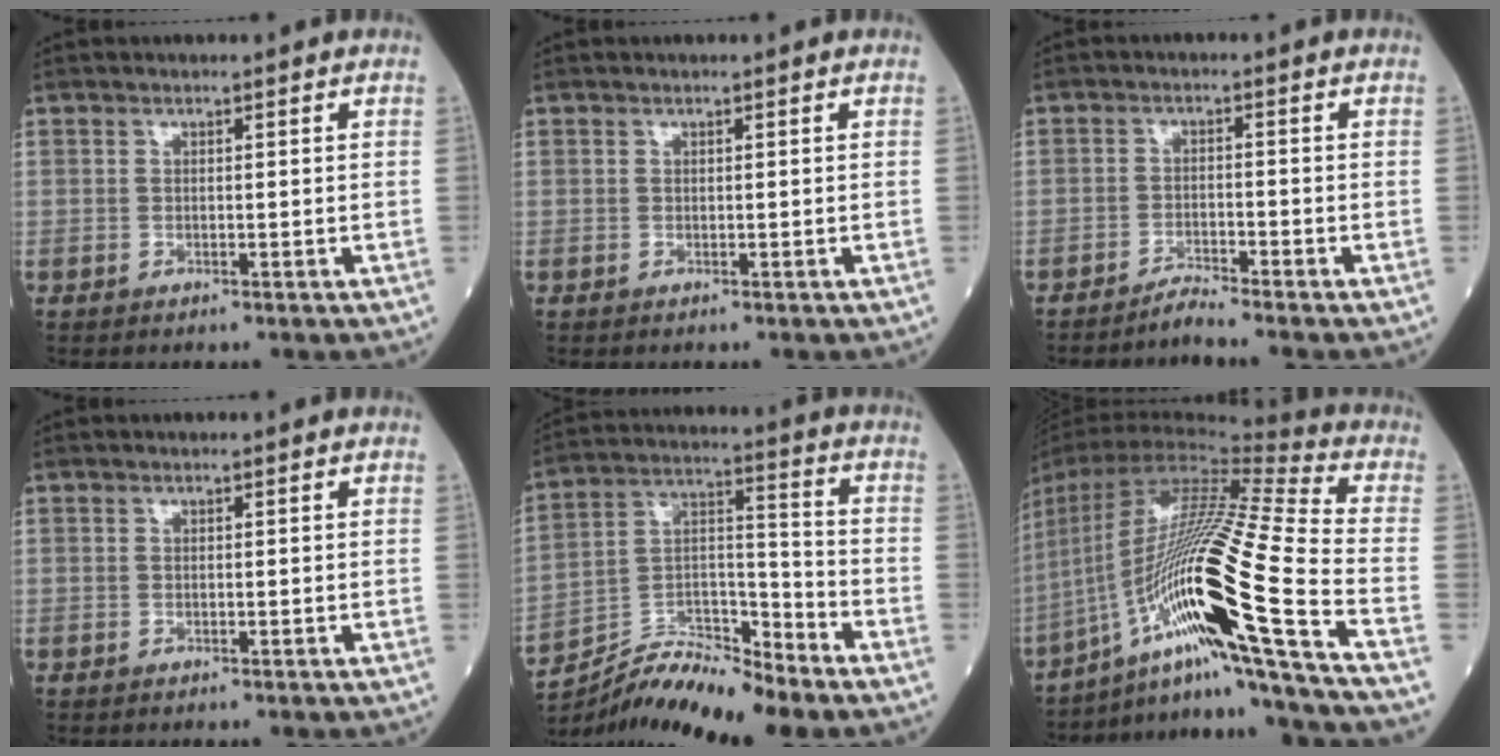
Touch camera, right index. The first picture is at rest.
{"total": 0.0}
{"total": 2.7, "force": [-2.5, -1.0, 0.2], "torque": [-0.001, -0.013, -0.048]}
{"total": 0.0}
{"total": 11.7, "force": [-10.9, 0.5, 4.4], "torque": [-0.078, 0.030, -0.195]}
{"total": 27.1, "force": [-11.9, -1.1, 24.4], "torque": [-0.440, -0.024, -0.212]}